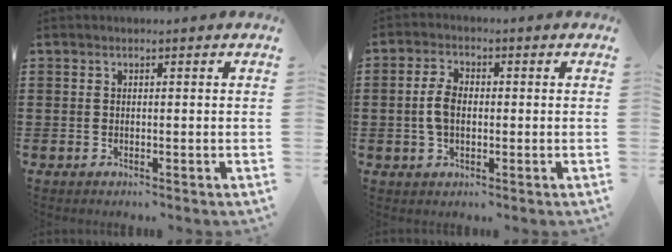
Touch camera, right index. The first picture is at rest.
{"total": 4.6, "force": [-0.2, 2.7, 3.7], "torque": [-0.088, 0.004, -0.009]}